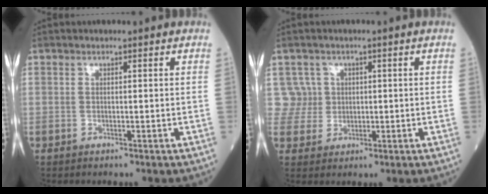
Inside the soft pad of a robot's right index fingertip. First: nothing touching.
{"total": 3.9, "force": [1.1, 3.7, -0.6], "torque": [0.025, 0.010, 0.021]}